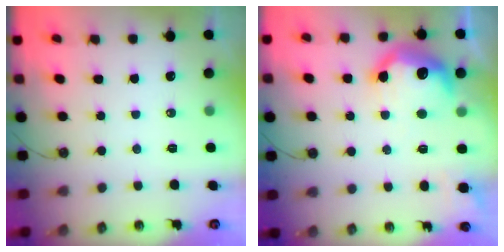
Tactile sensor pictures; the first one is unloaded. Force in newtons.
{"total": 13.6, "press": 13.6, "slide": 0.9}